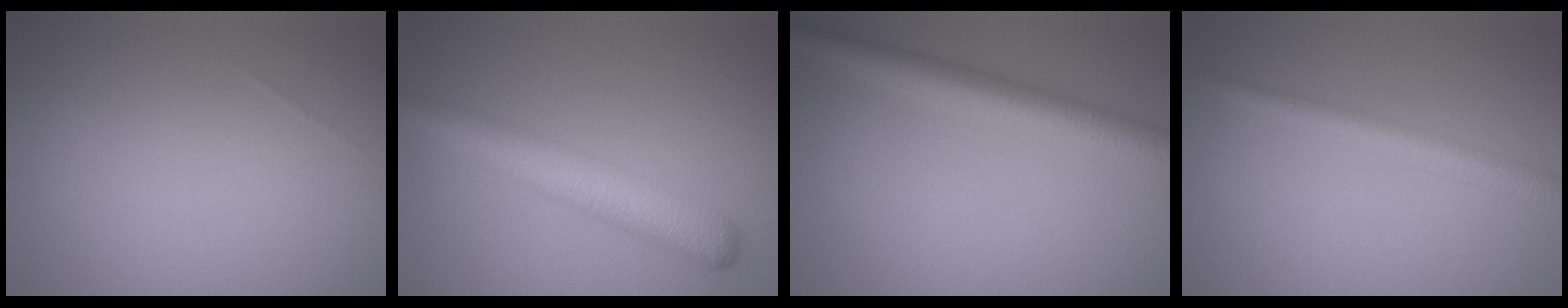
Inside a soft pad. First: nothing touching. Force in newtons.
{"total": 5.5, "press": 5.5, "slide": 0.1}
{"total": 4.9, "press": 4.9, "slide": 0.2}
{"total": 2.6, "press": 2.6, "slide": 0.1}